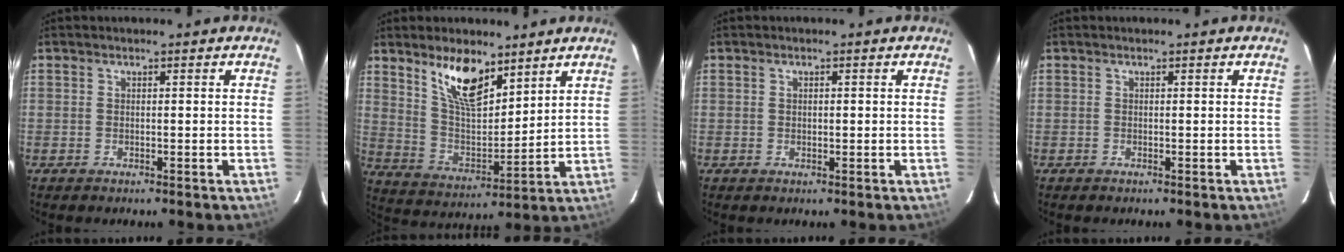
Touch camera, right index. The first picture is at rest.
{"total": 12.3, "force": [8.2, 4.7, 7.8], "torque": [-0.139, -0.003, 0.163]}
{"total": 0.8, "force": [0.2, 0.5, 0.5], "torque": [-0.009, 0.003, 0.003]}
{"total": 0.0}